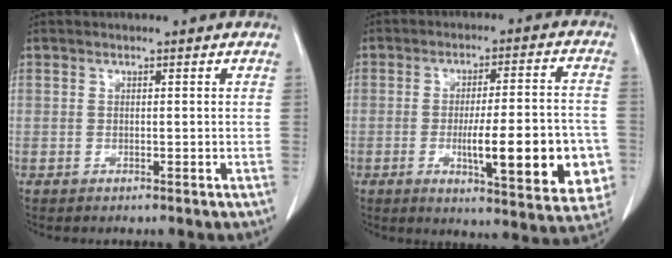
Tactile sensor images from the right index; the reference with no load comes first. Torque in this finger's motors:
{"motor_torque": [1.83, -0.31, 0.55, 0.18]}